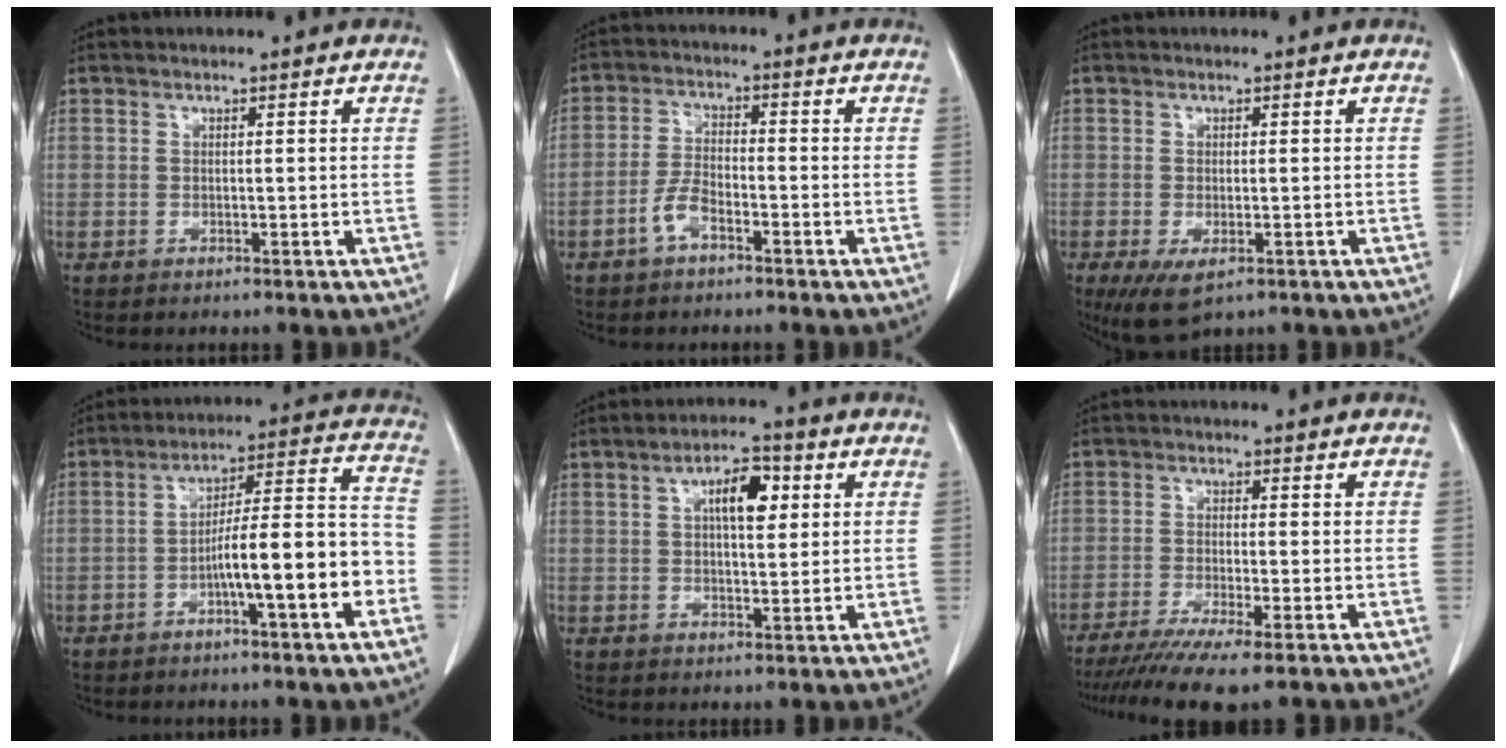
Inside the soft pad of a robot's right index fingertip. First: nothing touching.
{"total": 4.1, "force": [-2.5, 1.6, 2.8], "torque": [-0.060, 0.008, -0.050]}
{"total": 5.2, "force": [-2.7, 2.0, 4.0], "torque": [-0.069, -0.015, -0.037]}
{"total": 12.7, "force": [-4.7, 1.0, 11.8], "torque": [-0.176, 0.028, -0.071]}
{"total": 6.2, "force": [2.0, 2.3, 5.5], "torque": [-0.091, 0.011, 0.032]}
{"total": 9.4, "force": [-7.0, -0.1, 6.2], "torque": [-0.098, -0.020, -0.111]}